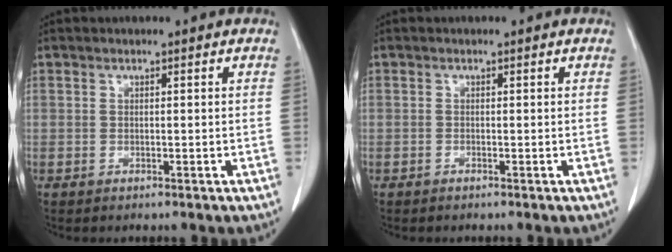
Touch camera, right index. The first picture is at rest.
{"total": 0.0}